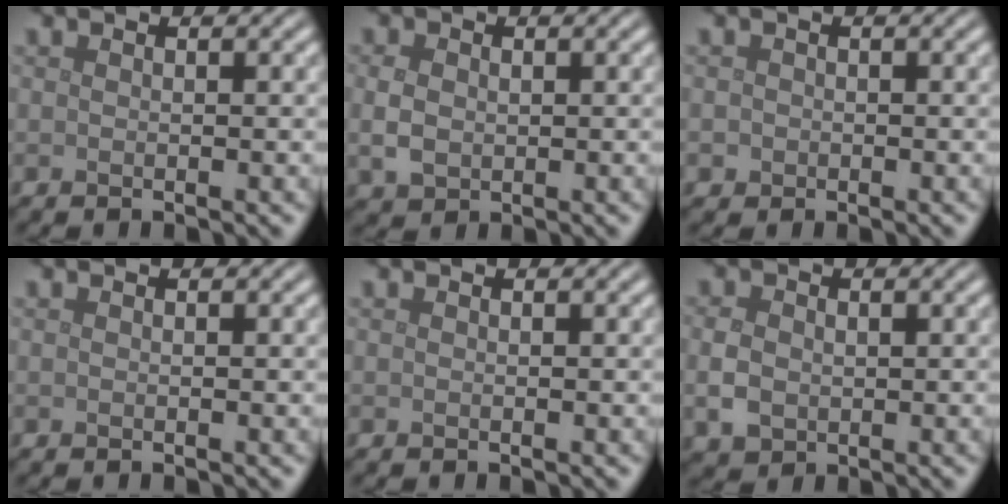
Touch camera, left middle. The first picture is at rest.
{"total": 2.4, "force": [0.1, 1.9, 1.5], "torque": [-0.033, -0.002, 0.001]}
{"total": 0.8, "force": [-0.2, 0.8, 0.1], "torque": [0.006, -0.004, -0.004]}
{"total": 0.0}
{"total": 0.0}
{"total": 2.7, "force": [-0.1, 2.2, 1.6], "torque": [-0.036, -0.003, -0.004]}